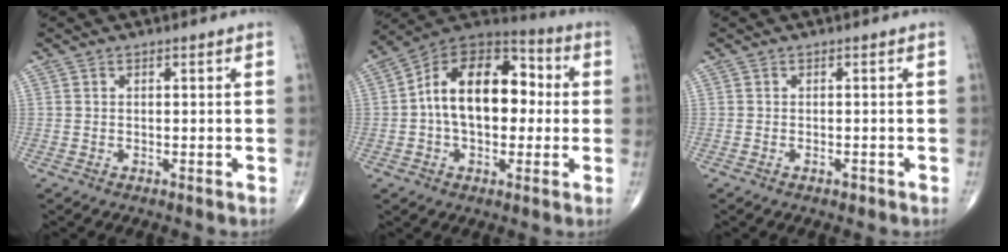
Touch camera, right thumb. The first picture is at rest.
{"total": 18.4, "force": [0.8, 11.4, 14.4], "torque": [-0.202, 0.042, 0.003]}
{"total": 1.0, "force": [-0.7, 0.4, 0.6], "torque": [-0.009, 0.003, -0.011]}